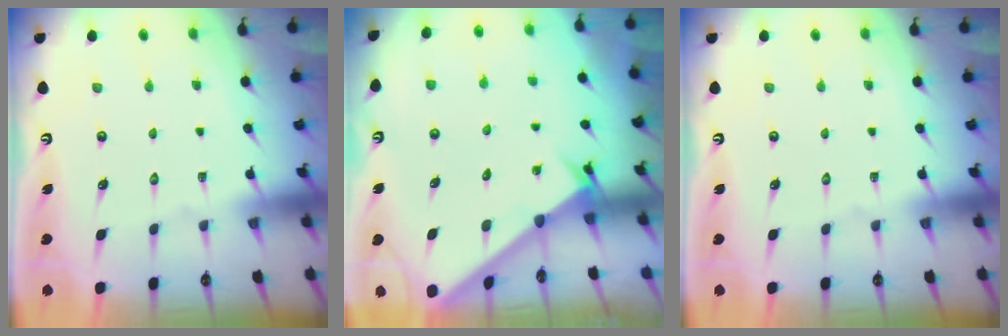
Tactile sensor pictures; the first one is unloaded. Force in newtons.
{"total": 1.8, "press": 1.8, "slide": 0.2}
{"total": 0.0}